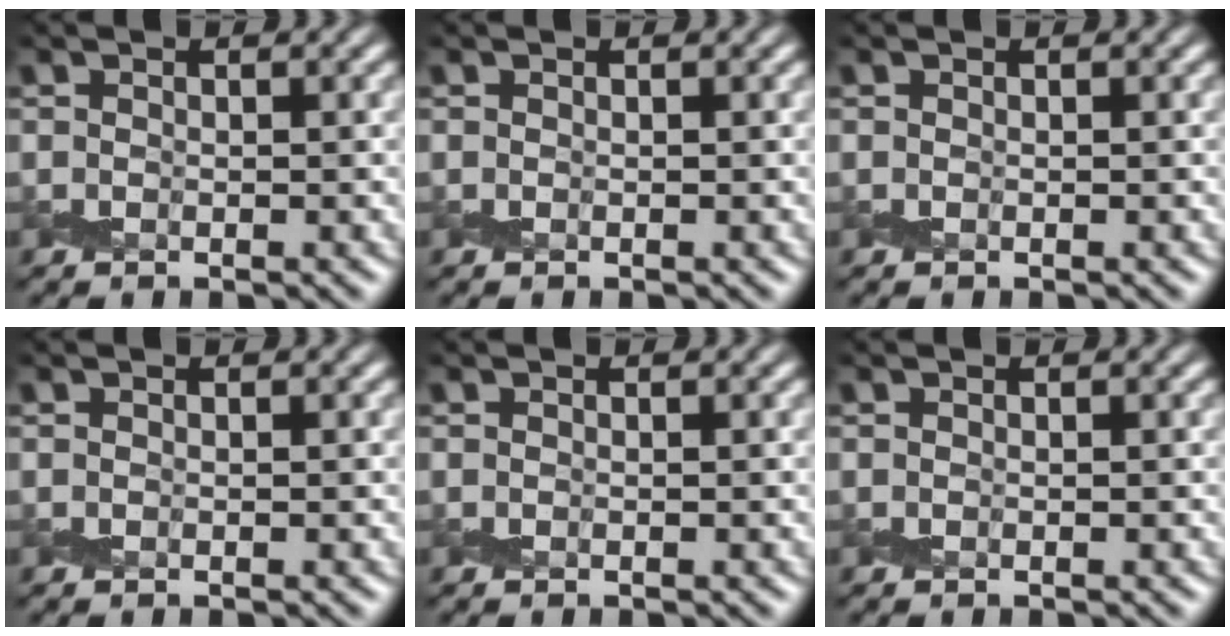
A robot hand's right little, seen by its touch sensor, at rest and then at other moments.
{"total": 0.0}
{"total": 0.0}
{"total": 0.0}
{"total": 0.0}
{"total": 0.0}